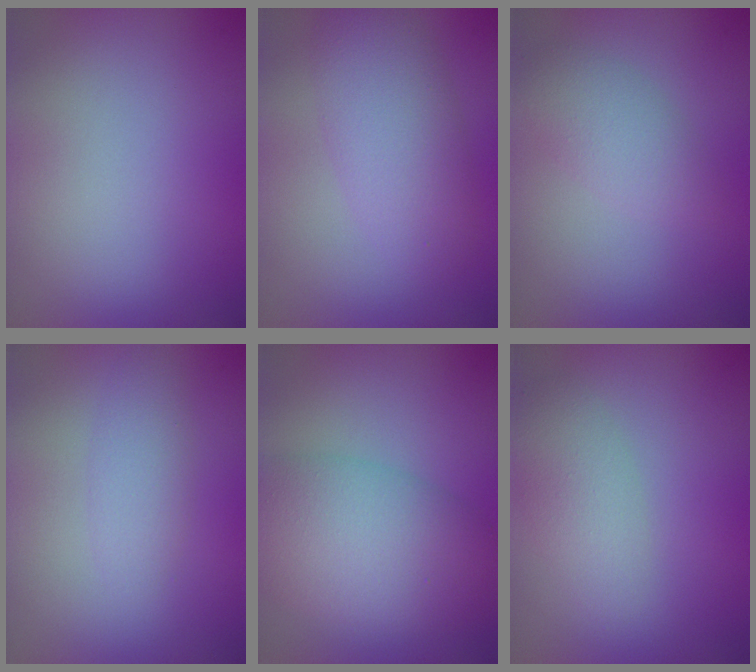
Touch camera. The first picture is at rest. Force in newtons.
{"total": 4.5, "press": 4.5, "slide": 0.2}
{"total": 2.3, "press": 2.3, "slide": 0.1}
{"total": 1.8, "press": 1.8, "slide": 0.1}
{"total": 7.6, "press": 7.6, "slide": 0.3}
{"total": 2.5, "press": 2.5, "slide": 0.1}